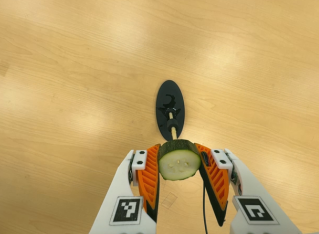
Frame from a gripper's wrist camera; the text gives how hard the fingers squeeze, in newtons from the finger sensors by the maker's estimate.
{"total": 11.6, "left": 11.0, "right": 12.2}